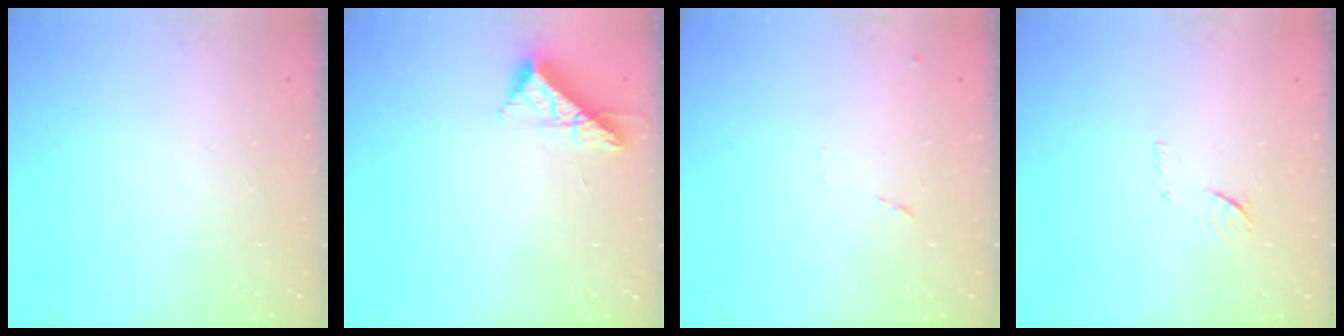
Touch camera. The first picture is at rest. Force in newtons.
{"total": 8.9, "press": 8.9, "slide": 0.3}
{"total": 7.5, "press": 7.4, "slide": 0.6}
{"total": 6.2, "press": 6.1, "slide": 0.7}